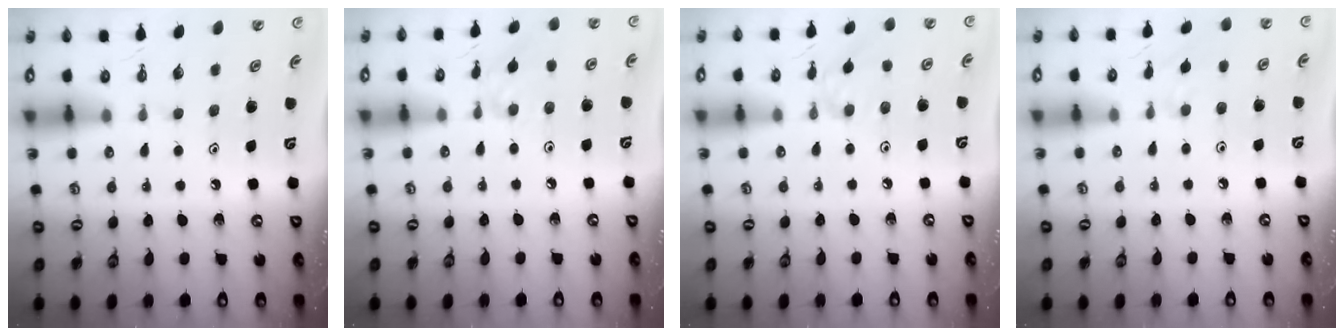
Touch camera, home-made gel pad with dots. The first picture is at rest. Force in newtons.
{"total": 2.4, "press": 2.3, "slide": 0.5}
{"total": 2.8, "press": 2.7, "slide": 0.6}
{"total": 2.2, "press": 2.2, "slide": 0.5}